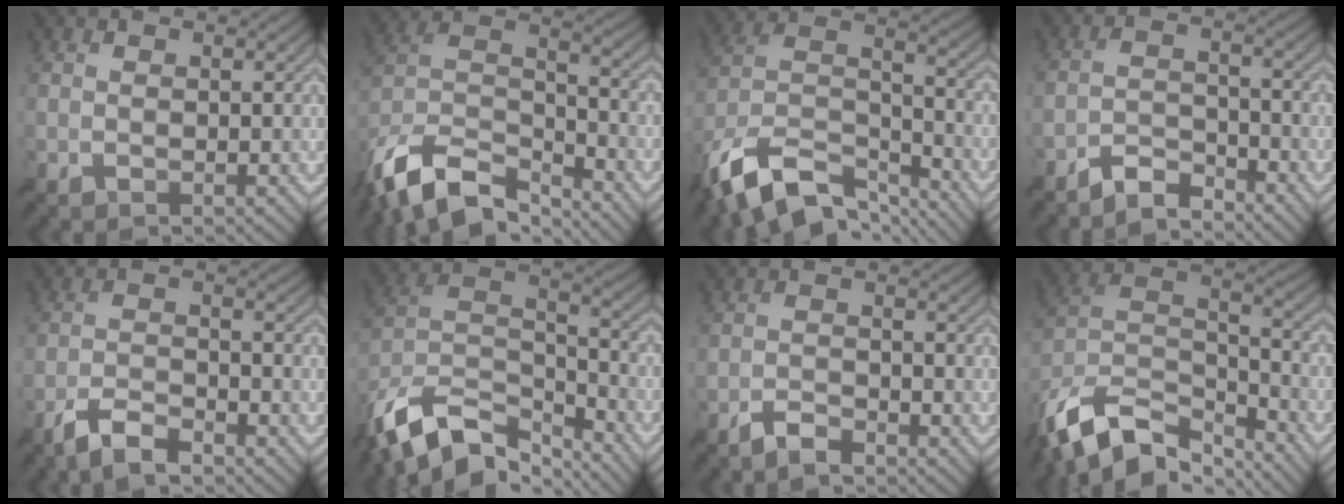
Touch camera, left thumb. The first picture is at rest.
{"total": 14.5, "force": [-11.1, 5.8, 7.4], "torque": [-0.189, -0.009, -0.200]}
{"total": 15.5, "force": [-11.1, 6.8, 8.3], "torque": [-0.211, -0.011, -0.196]}
{"total": 4.4, "force": [-4.1, 0.9, 1.4], "torque": [-0.025, 0.003, -0.085]}
{"total": 5.1, "force": [-4.0, 1.2, 2.9], "torque": [-0.060, -0.001, -0.081]}
{"total": 14.9, "force": [-10.6, 6.9, 7.9], "torque": [-0.209, -0.011, -0.180]}
{"total": 2.7, "force": [-2.3, 0.5, 1.3], "torque": [-0.026, 0.001, -0.051]}
{"total": 15.0, "force": [-10.7, 6.9, 8.0], "torque": [-0.212, -0.012, -0.180]}